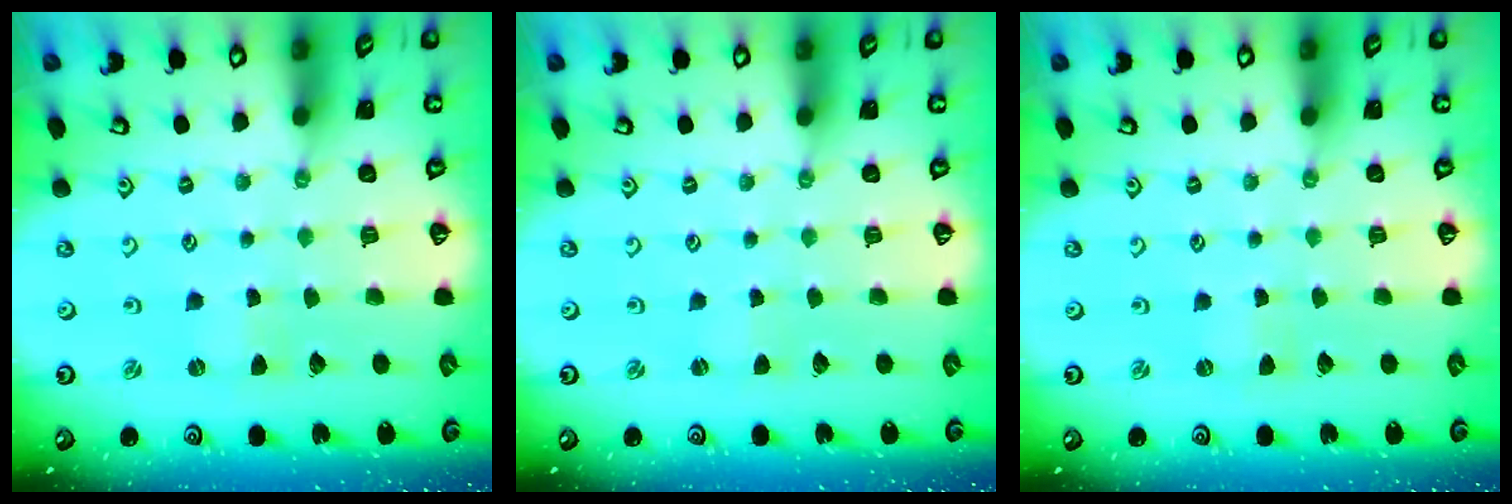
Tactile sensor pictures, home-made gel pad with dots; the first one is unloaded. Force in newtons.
{"total": 0.5, "press": 0.5, "slide": 0.1}
{"total": 0.0}